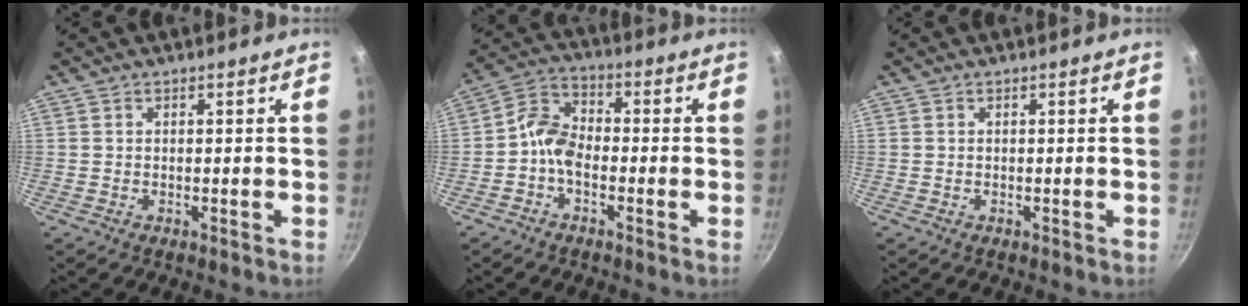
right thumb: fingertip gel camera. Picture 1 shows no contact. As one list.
[{"total": 7.5, "force": [-1.7, 4.7, 5.5], "torque": [-0.093, 0.025, -0.049]}, {"total": 0.0}]